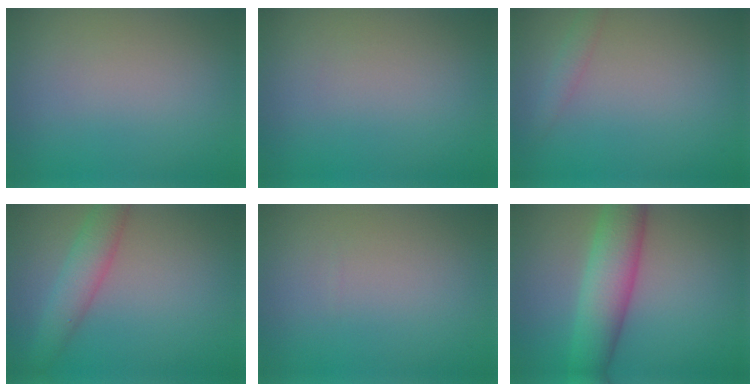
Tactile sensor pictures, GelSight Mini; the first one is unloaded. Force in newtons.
{"total": 0.0}
{"total": 1.2, "press": 1.2, "slide": 0.0}
{"total": 3.4, "press": 3.4, "slide": 0.0}
{"total": 0.0}
{"total": 6.3, "press": 6.3, "slide": 0.1}